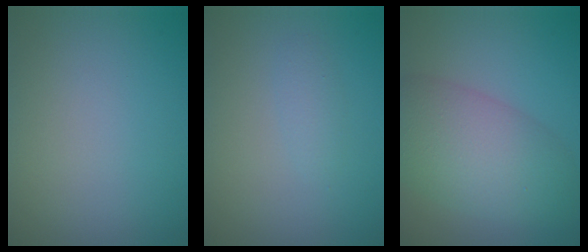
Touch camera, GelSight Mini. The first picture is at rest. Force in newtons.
{"total": 1.1, "press": 1.0, "slide": 0.1}
{"total": 7.7, "press": 7.7, "slide": 0.0}